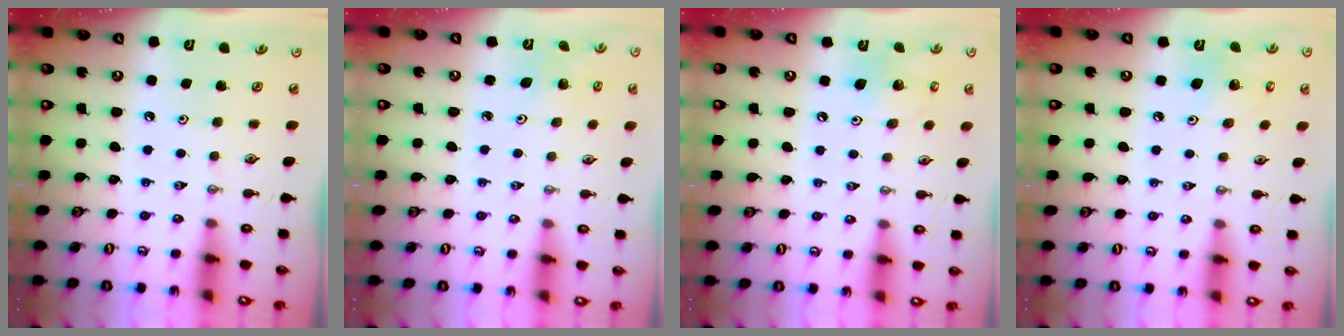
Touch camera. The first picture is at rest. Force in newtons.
{"total": 2.6, "press": 2.6, "slide": 0.2}
{"total": 10.6, "press": 10.4, "slide": 1.9}
{"total": 7.5, "press": 7.3, "slide": 1.9}